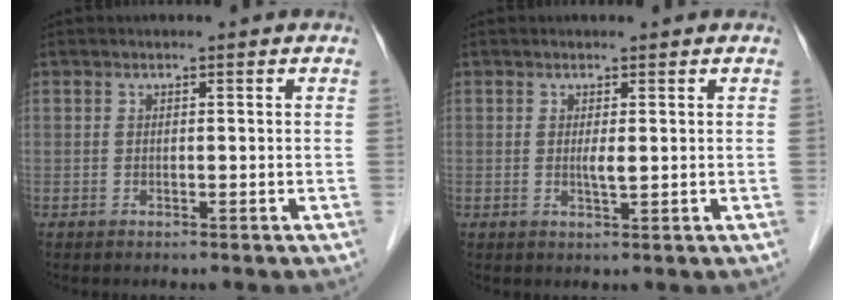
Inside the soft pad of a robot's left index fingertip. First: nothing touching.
{"total": 1.3, "force": [0.2, 0.1, 1.2], "torque": [-0.028, -0.004, 0.005]}